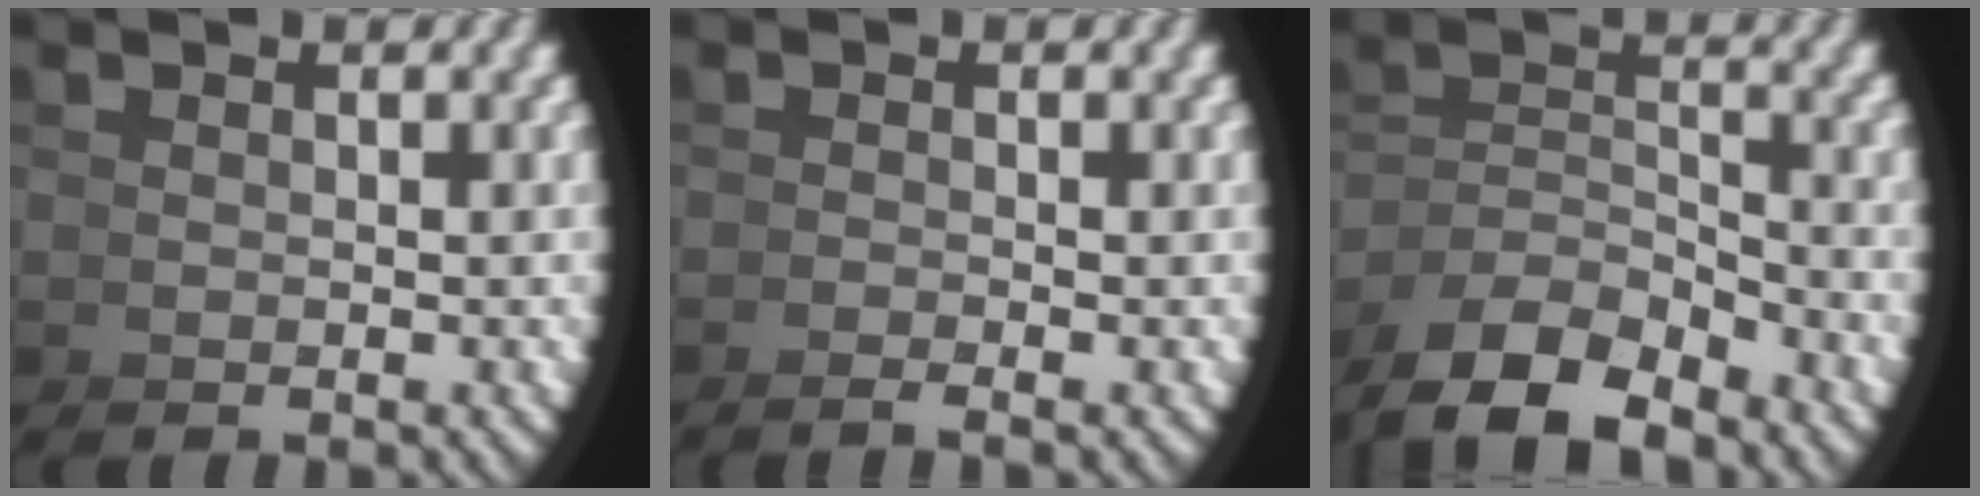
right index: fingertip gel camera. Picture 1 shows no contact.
{"total": 1.5, "force": [-1.0, -1.0, 0.3], "torque": [0.003, 0.006, -0.023]}
{"total": 6.5, "force": [-3.7, 4.0, 3.7], "torque": [-0.096, -0.035, -0.048]}